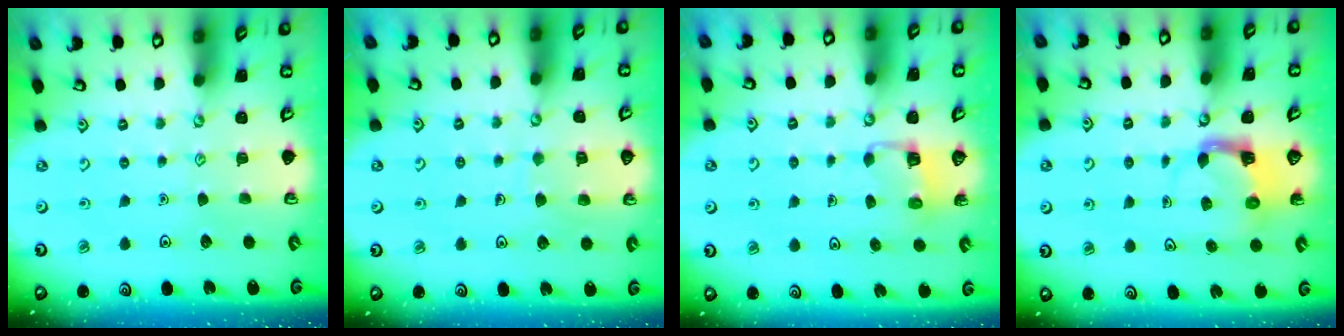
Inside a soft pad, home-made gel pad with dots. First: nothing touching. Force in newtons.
{"total": 5.7, "press": 5.7, "slide": 0.5}
{"total": 2.8, "press": 2.8, "slide": 0.2}
{"total": 3.9, "press": 3.8, "slide": 0.7}